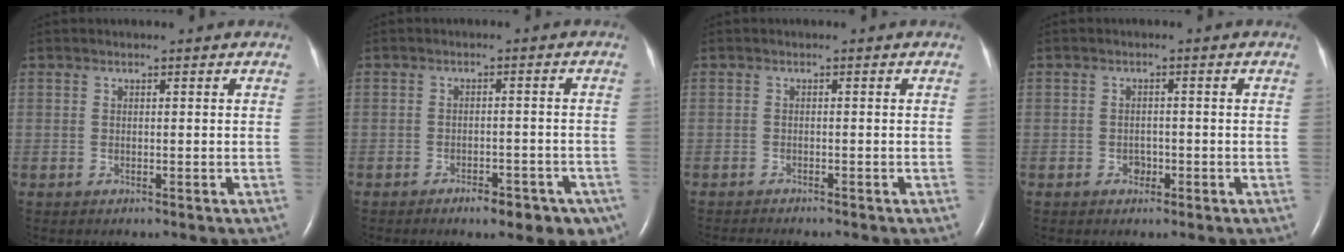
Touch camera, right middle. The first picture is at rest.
{"total": 6.9, "force": [-4.7, 2.9, 4.1], "torque": [-0.038, 0.007, -0.062]}
{"total": 3.8, "force": [-3.5, 0.3, 1.4], "torque": [-0.020, -0.010, -0.049]}
{"total": 1.5, "force": [-0.8, 1.1, 0.7], "torque": [-0.009, 0.005, -0.012]}